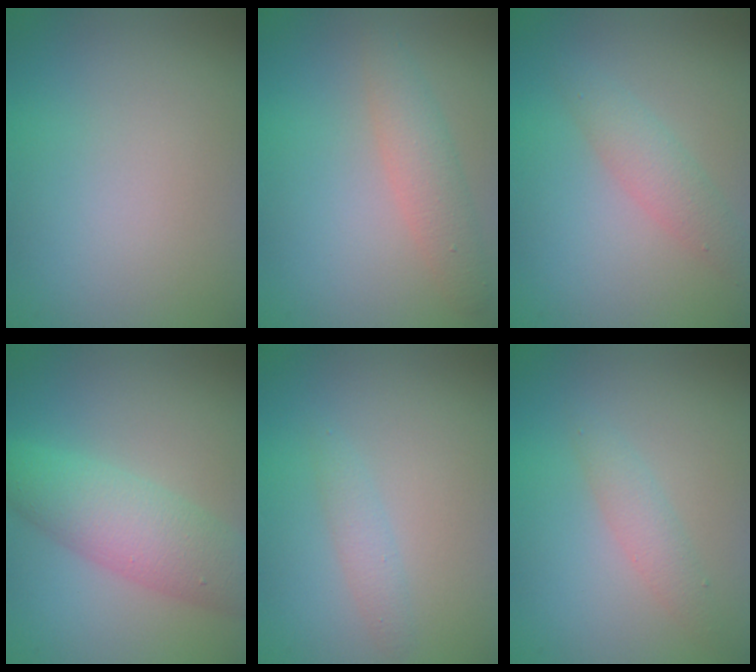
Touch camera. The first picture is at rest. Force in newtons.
{"total": 2.6, "press": 2.6, "slide": 0.2}
{"total": 2.3, "press": 2.3, "slide": 0.1}
{"total": 5.4, "press": 5.4, "slide": 0.1}
{"total": 1.3, "press": 1.3, "slide": 0.0}
{"total": 1.7, "press": 1.7, "slide": 0.1}